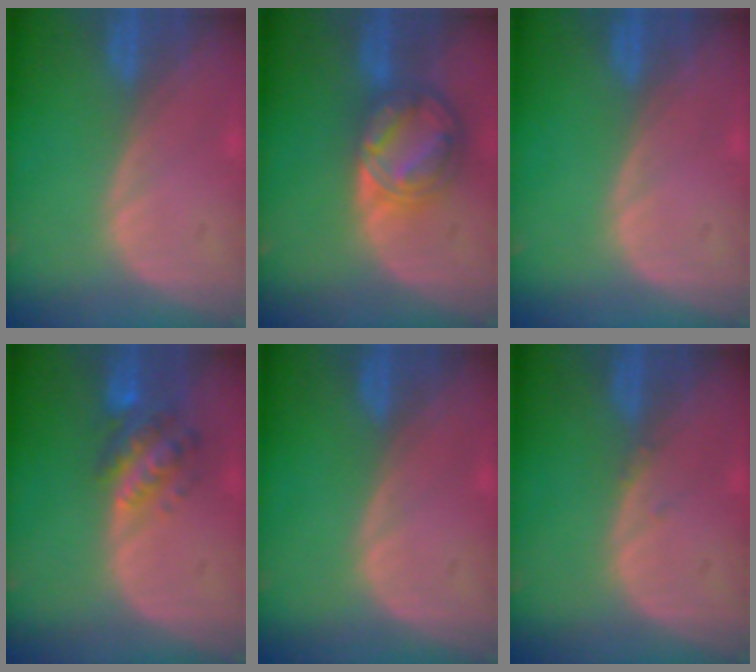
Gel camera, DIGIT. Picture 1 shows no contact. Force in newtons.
{"total": 8.6, "press": 7.2, "slide": 4.6}
{"total": 0.0}
{"total": 6.1, "press": 5.9, "slide": 1.4}
{"total": 0.0}
{"total": 0.6, "press": 0.5, "slide": 0.1}